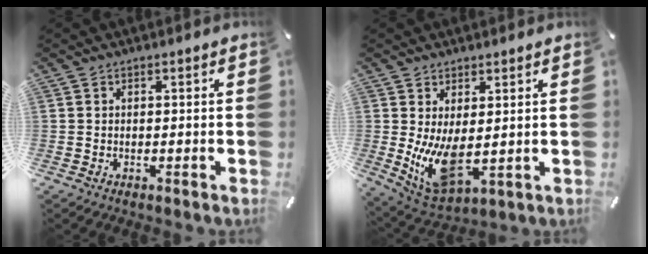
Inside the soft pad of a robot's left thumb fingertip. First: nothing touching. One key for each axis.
{"total": 10.3, "fx": 0.7, "fy": 5.2, "fz": 8.9, "tx": -0.181, "ty": -0.029, "tz": 0.021}